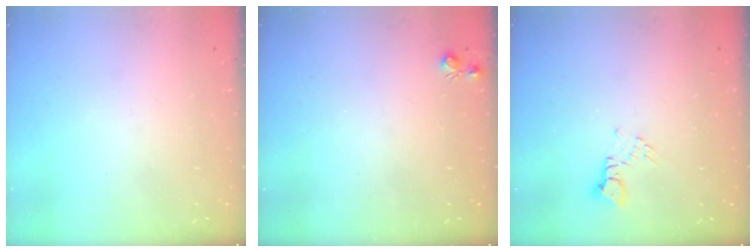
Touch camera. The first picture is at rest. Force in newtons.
{"total": 4.7, "press": 4.7, "slide": 0.7}
{"total": 2.4, "press": 2.3, "slide": 0.3}